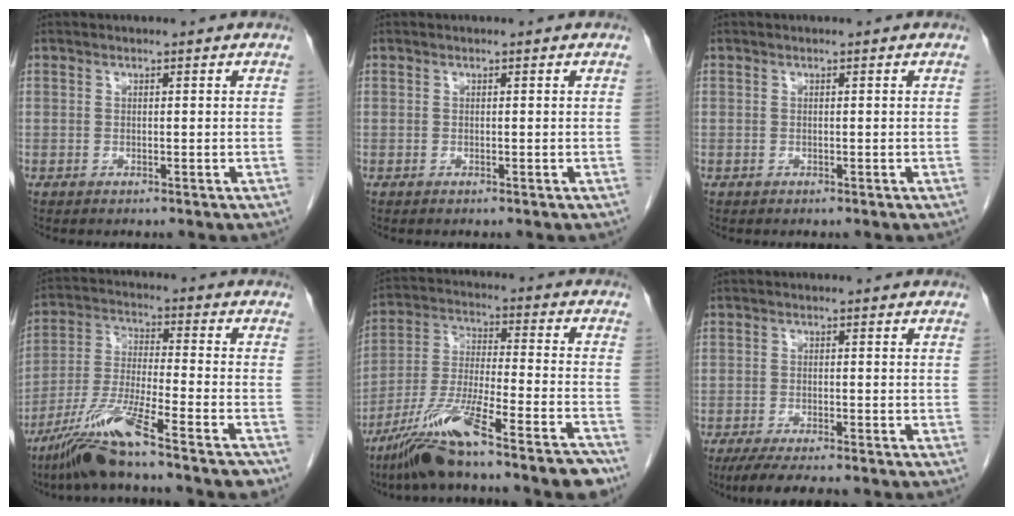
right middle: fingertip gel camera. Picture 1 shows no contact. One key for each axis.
{"total": 0.0}
{"total": 0.0}
{"total": 13.0, "fx": -9.4, "fy": -0.2, "fz": 8.9, "tx": -0.177, "ty": -0.028, "tz": -0.173}
{"total": 17.5, "fx": -13.3, "fy": 0.6, "fz": 11.3, "tx": -0.208, "ty": -0.018, "tz": -0.230}
{"total": 7.0, "fx": -5.8, "fy": 0.7, "fz": 3.9, "tx": -0.062, "ty": -0.017, "tz": -0.091}